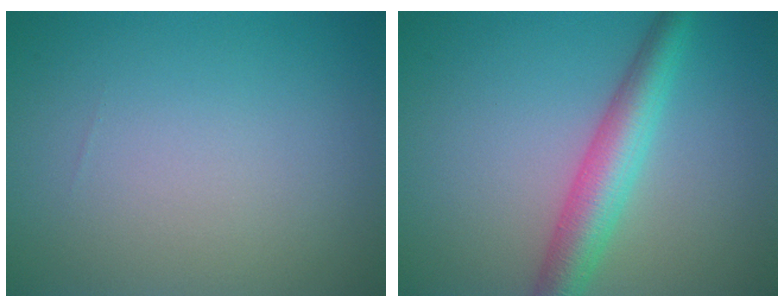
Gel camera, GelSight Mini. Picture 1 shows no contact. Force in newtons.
{"total": 4.9, "press": 4.9, "slide": 0.1}